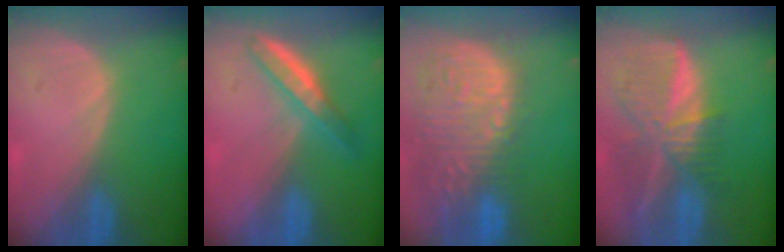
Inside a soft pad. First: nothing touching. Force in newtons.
{"total": 4.9, "press": 4.5, "slide": 1.9}
{"total": 15.3, "press": 12.6, "slide": 8.7}
{"total": 9.5, "press": 8.4, "slide": 4.6}